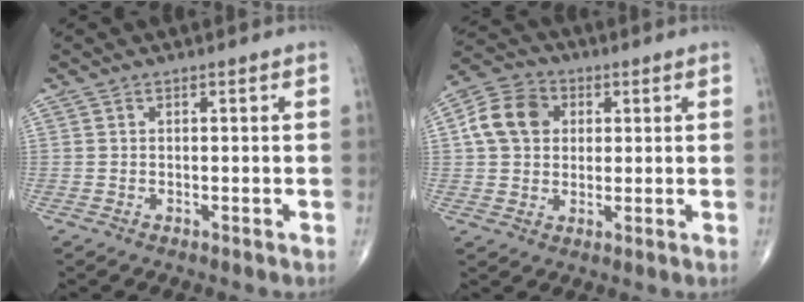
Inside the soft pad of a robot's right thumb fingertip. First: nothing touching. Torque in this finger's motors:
{"motor_torque": [-0.36, 0.39, 0.06, -0.03, 0.21]}